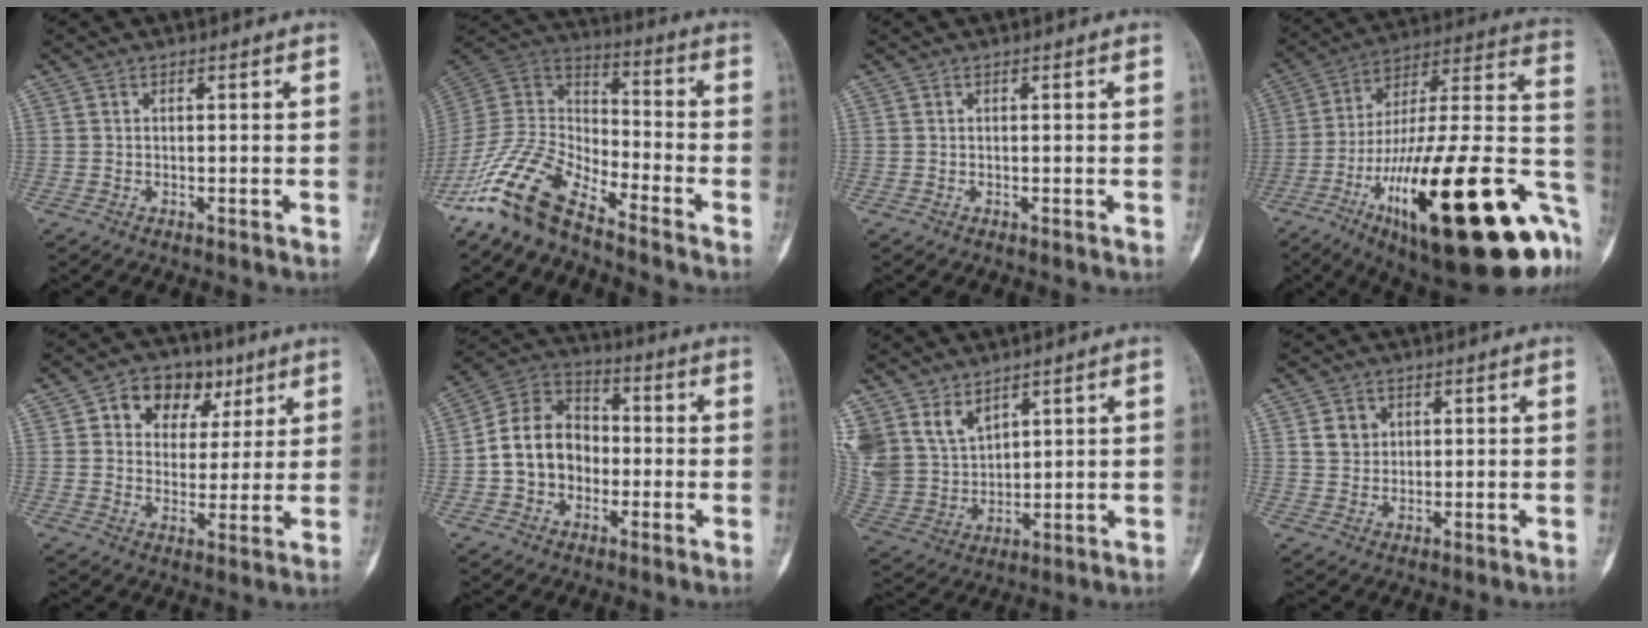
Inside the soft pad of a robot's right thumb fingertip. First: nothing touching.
{"total": 14.2, "force": [-11.0, 5.1, 7.3], "torque": [-0.136, 0.079, -0.225]}
{"total": 0.0}
{"total": 39.4, "force": [-13.8, 11.8, 35.0], "torque": [-0.453, 0.048, -0.212]}
{"total": 11.2, "force": [4.9, 8.3, 5.7], "torque": [-0.040, -0.006, 0.075]}
{"total": 12.6, "force": [-1.6, 10.2, 7.1], "torque": [-0.100, 0.042, -0.038]}
{"total": 12.5, "force": [7.8, 8.2, 5.4], "torque": [-0.102, -0.026, 0.182]}
{"total": 3.8, "force": [1.3, 3.2, 1.4], "torque": [-0.006, -0.005, 0.024]}